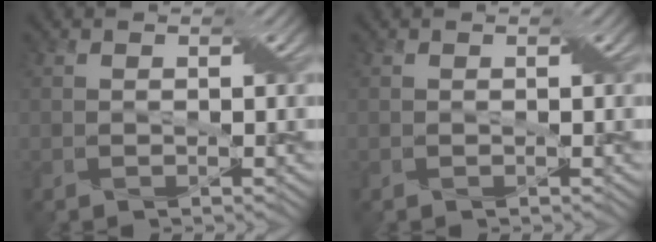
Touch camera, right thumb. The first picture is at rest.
{"total": 0.0}